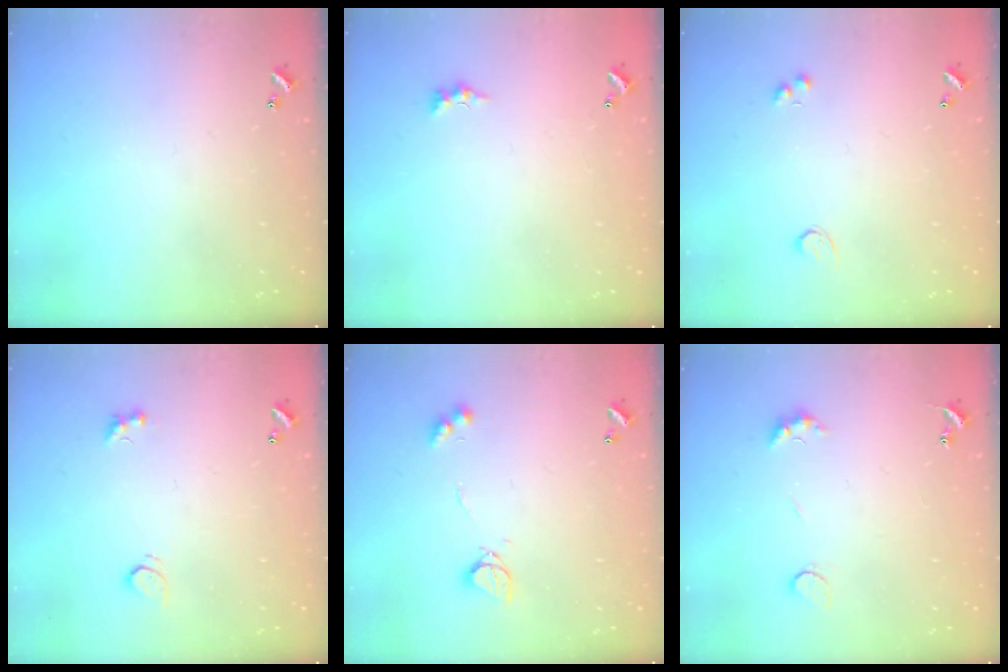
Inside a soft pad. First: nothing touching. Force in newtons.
{"total": 0.0}
{"total": 2.1, "press": 1.6, "slide": 1.3}
{"total": 3.4, "press": 3.2, "slide": 1.1}
{"total": 3.2, "press": 3.1, "slide": 0.6}
{"total": 4.2, "press": 4.2, "slide": 0.7}